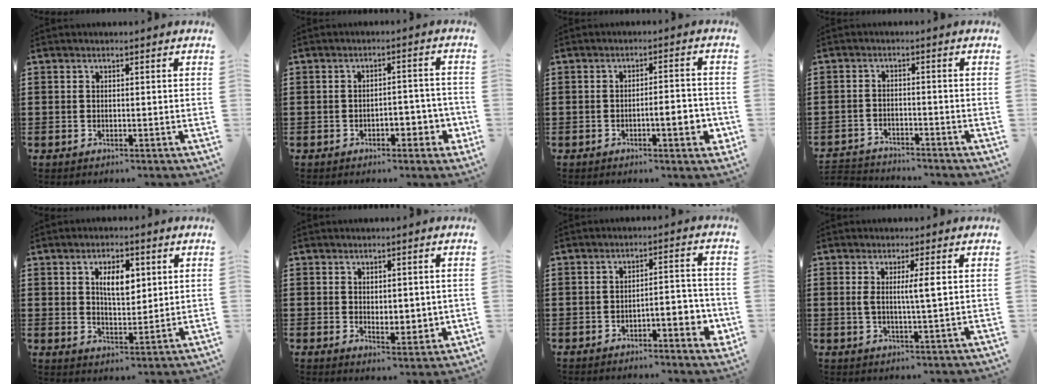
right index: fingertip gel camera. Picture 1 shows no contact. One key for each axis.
{"total": 4.2, "fx": -1.7, "fy": 2.4, "fz": 3.0, "tx": -0.035, "ty": 0.002, "tz": -0.034}
{"total": 4.9, "fx": -1.7, "fy": 1.2, "fz": 4.4, "tx": -0.063, "ty": -0.001, "tz": -0.030}
{"total": 2.7, "fx": -2.7, "fy": 0.3, "fz": -0.3, "tx": -0.004, "ty": 0.000, "tz": -0.060}
{"total": 5.5, "fx": 1.8, "fy": 2.5, "fz": 4.5, "tx": -0.079, "ty": 0.003, "tz": 0.027}
{"total": 2.7, "fx": 1.3, "fy": 1.9, "fz": 1.5, "tx": -0.018, "ty": 0.005, "tz": 0.020}
{"total": 4.0, "fx": -2.5, "fy": 1.2, "fz": 2.9, "tx": -0.040, "ty": 0.005, "tz": -0.048}
{"total": 3.7, "fx": 0.6, "fy": -0.1, "fz": 3.6, "tx": -0.071, "ty": -0.005, "tz": 0.006}